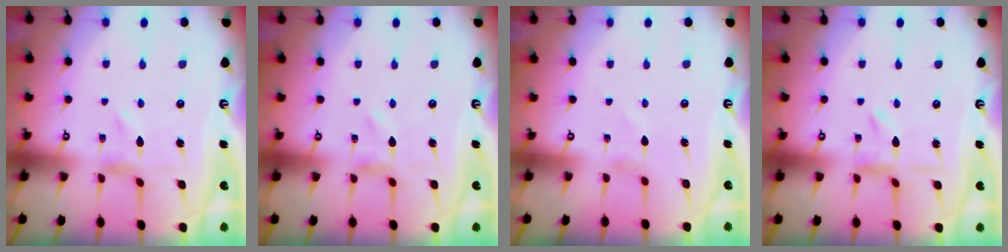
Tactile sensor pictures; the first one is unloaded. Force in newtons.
{"total": 0.0}
{"total": 1.2, "press": 1.2, "slide": 0.1}
{"total": 0.0}